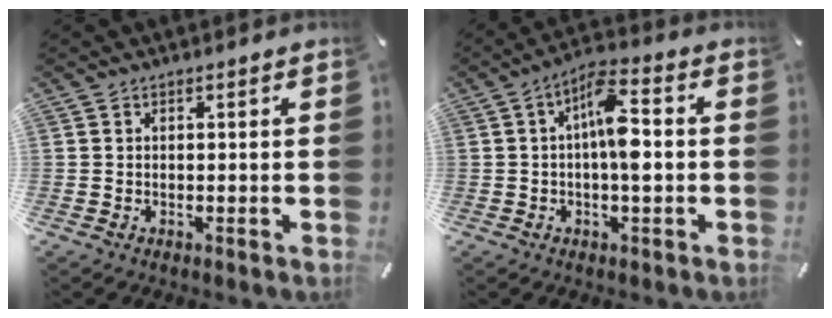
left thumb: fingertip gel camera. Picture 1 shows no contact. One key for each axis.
{"total": 9.5, "fx": -0.2, "fy": 3.5, "fz": 8.8, "tx": -0.156, "ty": 0.014, "tz": -0.005}